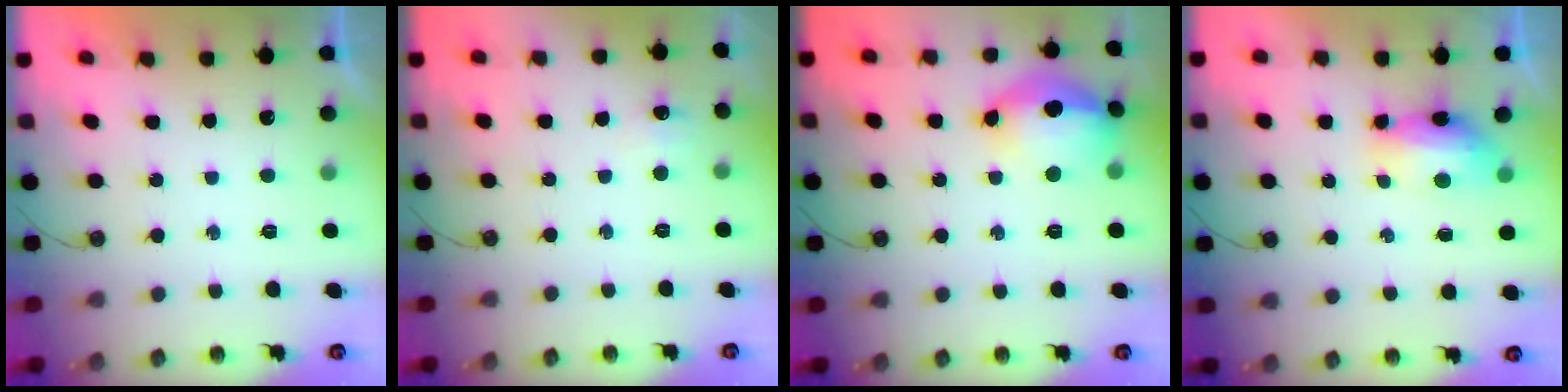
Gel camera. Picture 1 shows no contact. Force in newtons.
{"total": 5.6, "press": 5.6, "slide": 0.8}
{"total": 23.0, "press": 19.6, "slide": 12.0}
{"total": 7.5, "press": 7.4, "slide": 1.1}